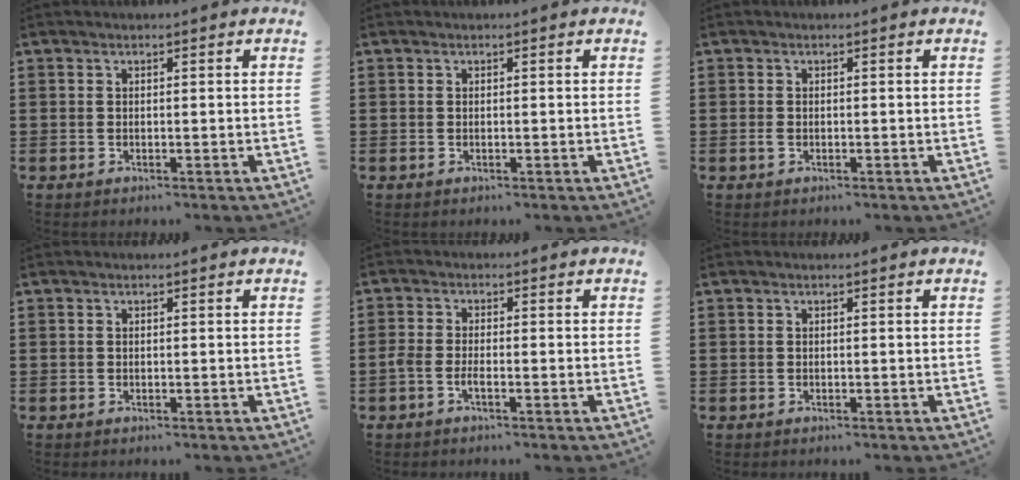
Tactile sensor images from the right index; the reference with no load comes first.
{"total": 0.0}
{"total": 0.8, "force": [-0.2, 0.4, 0.7], "torque": [-0.022, -0.005, -0.007]}
{"total": 0.0}
{"total": 2.0, "force": [-1.1, 0.4, 1.7], "torque": [-0.039, -0.004, -0.021]}
{"total": 0.0}